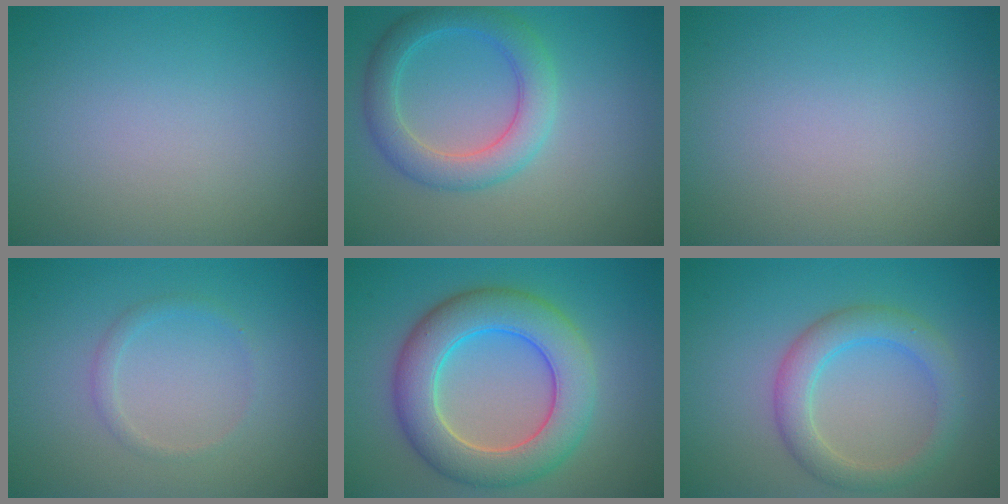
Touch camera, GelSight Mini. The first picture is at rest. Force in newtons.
{"total": 4.3, "press": 4.3, "slide": 0.1}
{"total": 0.0}
{"total": 1.1, "press": 1.1, "slide": 0.0}
{"total": 8.1, "press": 8.1, "slide": 0.4}
{"total": 3.9, "press": 3.9, "slide": 0.1}